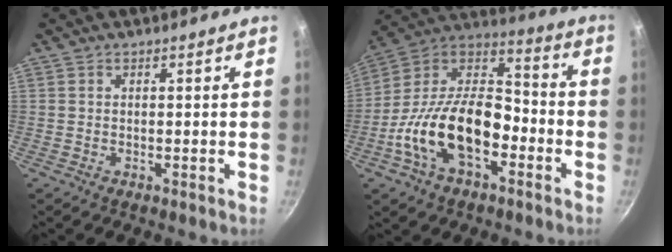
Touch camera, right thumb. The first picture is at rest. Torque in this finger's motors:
{"motor_torque": [0.05, 1.45, 1.38, -1.39, 0.66]}